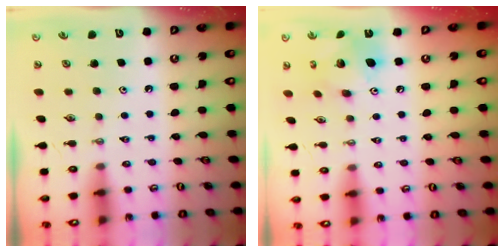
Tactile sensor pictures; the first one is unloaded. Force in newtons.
{"total": 13.4, "press": 13.3, "slide": 1.2}